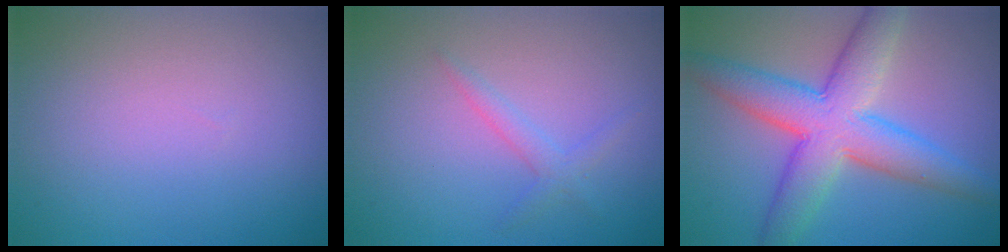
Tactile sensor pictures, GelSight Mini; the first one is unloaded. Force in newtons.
{"total": 1.4, "press": 1.4, "slide": 0.1}
{"total": 8.0, "press": 8.0, "slide": 0.2}